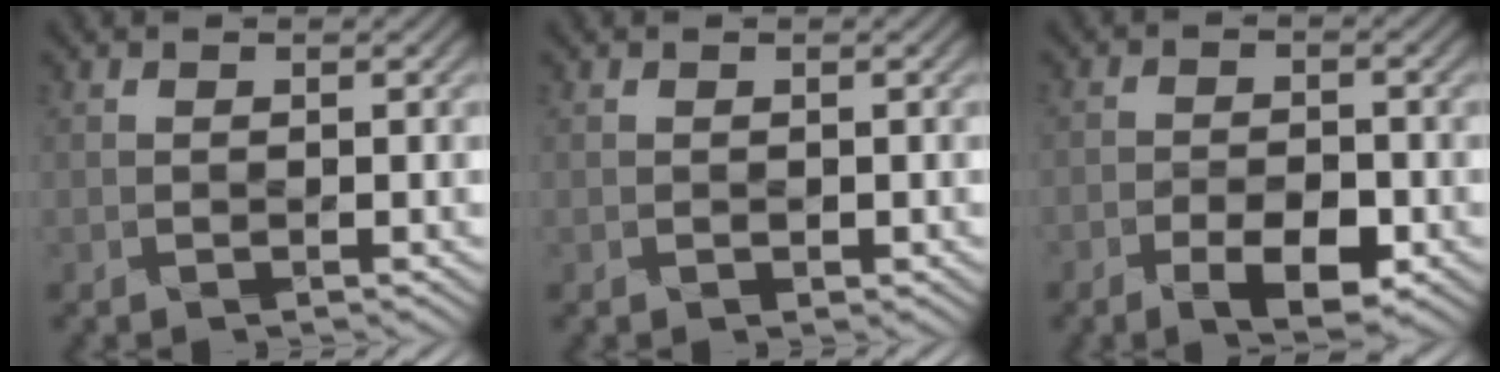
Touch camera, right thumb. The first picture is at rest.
{"total": 0.5, "force": [0.1, 0.5, 0.2], "torque": [-0.008, -0.001, 0.003]}
{"total": 6.1, "force": [-3.6, 2.4, 4.4], "torque": [-0.086, -0.005, -0.047]}